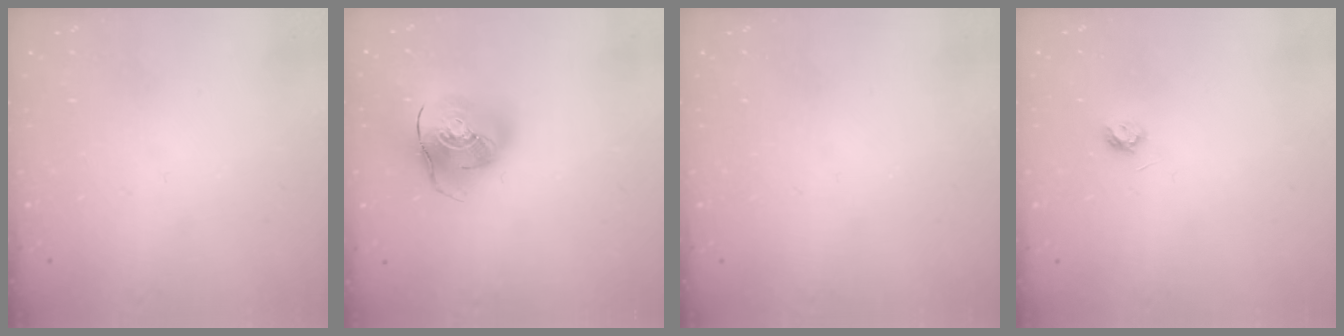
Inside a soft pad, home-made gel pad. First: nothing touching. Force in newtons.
{"total": 14.1, "press": 13.9, "slide": 2.5}
{"total": 0.0}
{"total": 3.9, "press": 3.9, "slide": 0.6}